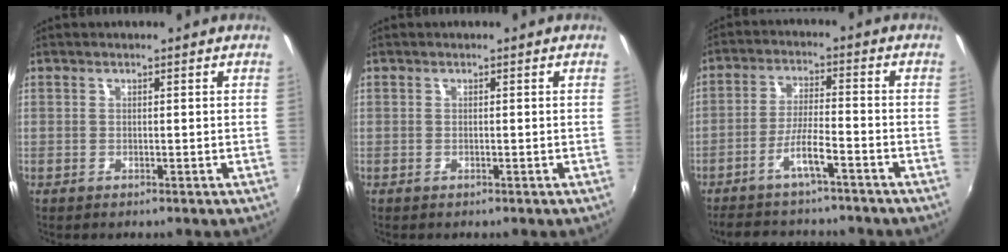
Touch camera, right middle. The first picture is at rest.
{"total": 0.0}
{"total": 11.3, "force": [-9.5, 1.7, 5.8], "torque": [-0.124, 0.000, -0.153]}